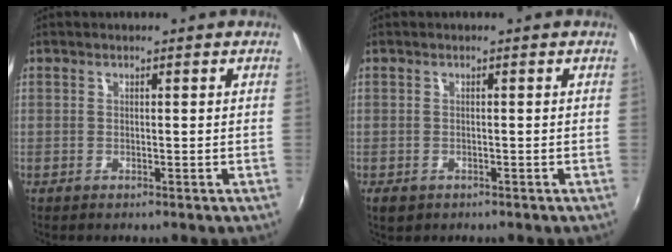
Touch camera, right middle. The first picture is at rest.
{"total": 2.2, "force": [-1.2, 1.5, 1.0], "torque": [-0.022, -0.008, -0.018]}